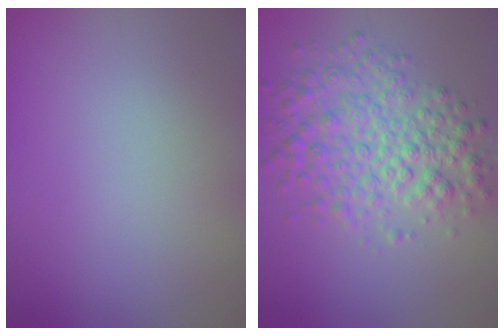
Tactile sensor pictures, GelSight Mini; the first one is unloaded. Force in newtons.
{"total": 5.6, "press": 5.6, "slide": 0.0}